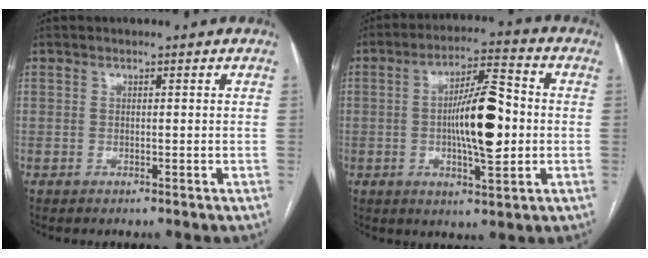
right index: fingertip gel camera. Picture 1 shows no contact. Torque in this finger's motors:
{"motor_torque": [1.39, -0.04, 0.73, 0.16]}